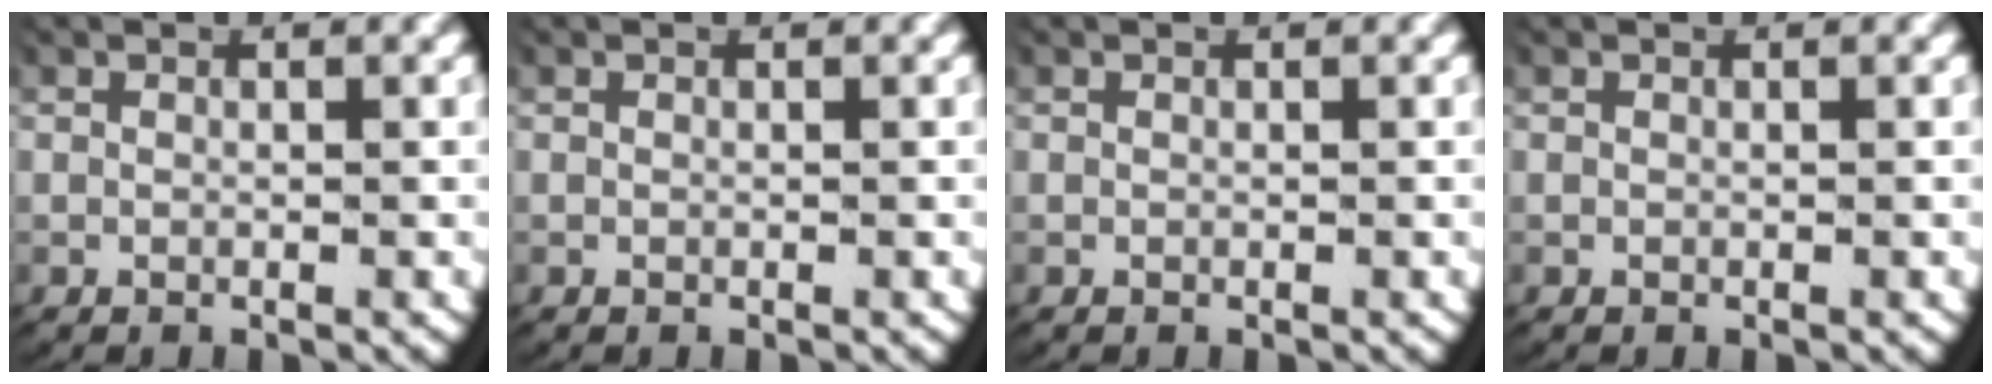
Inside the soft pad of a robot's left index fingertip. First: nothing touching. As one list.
[{"total": 0.0}, {"total": 0.0}, {"total": 0.0}]